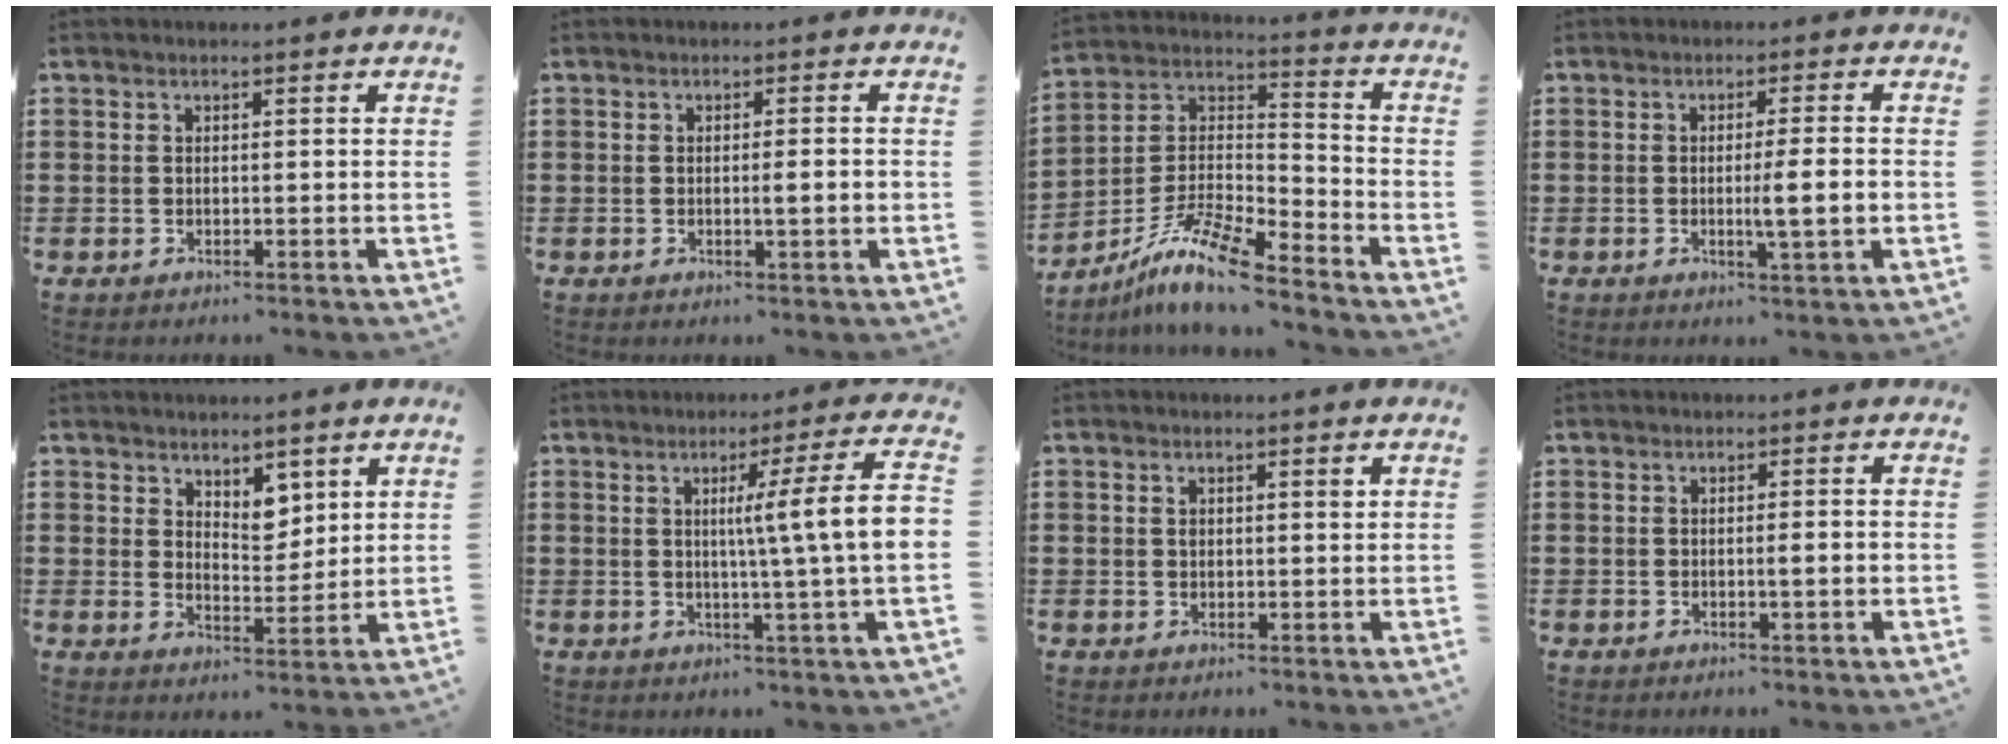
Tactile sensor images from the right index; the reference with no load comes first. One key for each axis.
{"total": 2.3, "fx": -0.3, "fy": 0.1, "fz": 2.3, "tx": -0.037, "ty": -0.004, "tz": -0.006}
{"total": 11.0, "fx": -9.1, "fy": 1.6, "fz": 6.0, "tx": -0.131, "ty": 0.007, "tz": -0.186}
{"total": 4.9, "fx": -0.7, "fy": 0.2, "fz": 4.9, "tx": -0.082, "ty": -0.006, "tz": -0.014}
{"total": 4.6, "fx": 3.5, "fy": 2.5, "fz": 1.6, "tx": -0.035, "ty": -0.005, "tz": 0.063}
{"total": 9.9, "fx": 0.9, "fy": -0.4, "fz": 9.9, "tx": -0.163, "ty": -0.012, "tz": 0.006}
{"total": 1.4, "fx": 0.5, "fy": 0.7, "fz": 1.1, "tx": -0.016, "ty": 0.002, "tz": 0.006}
{"total": 1.8, "fx": -0.2, "fy": 0.1, "fz": 1.8, "tx": -0.029, "ty": -0.003, "tz": -0.004}